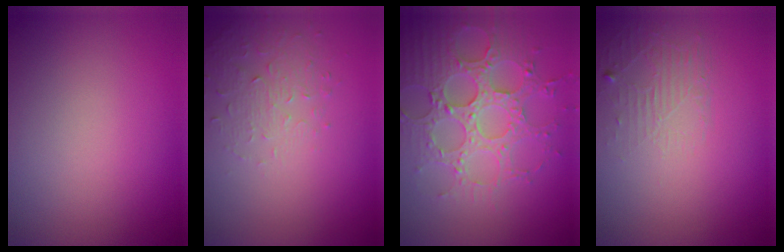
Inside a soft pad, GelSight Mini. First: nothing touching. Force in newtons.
{"total": 1.6, "press": 1.1, "slide": 1.2}
{"total": 5.8, "press": 5.2, "slide": 2.5}
{"total": 1.8, "press": 0.4, "slide": 1.8}